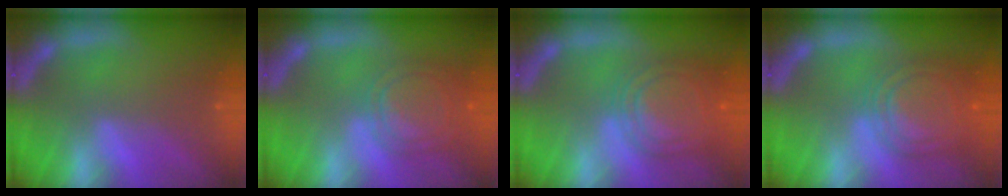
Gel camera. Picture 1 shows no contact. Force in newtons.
{"total": 7.0}
{"total": 9.5}
{"total": 9.5}